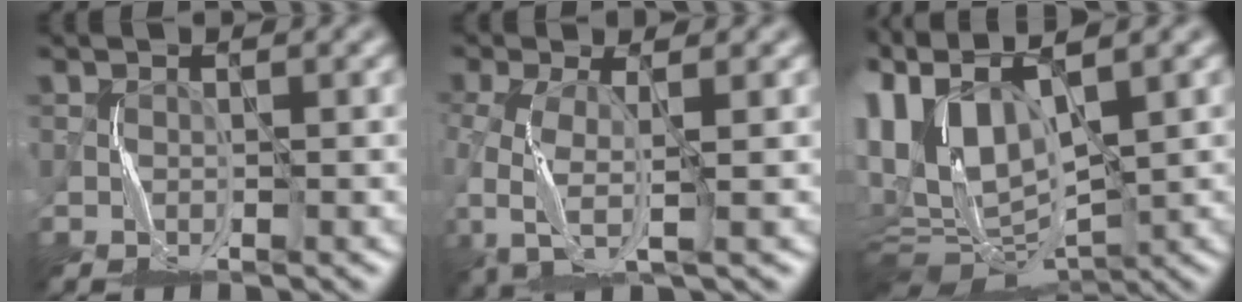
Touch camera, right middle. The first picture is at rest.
{"total": 4.4, "force": [-1.8, 1.7, 3.7], "torque": [-0.111, -0.014, -0.037]}
{"total": 11.2, "force": [2.9, 6.2, 8.8], "torque": [-0.191, 0.011, 0.057]}